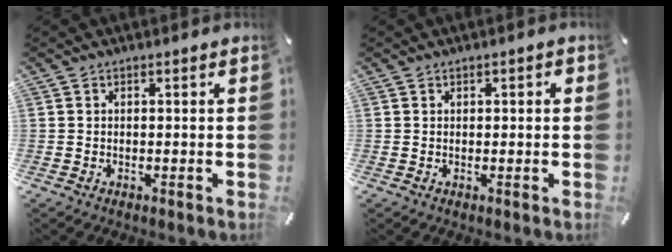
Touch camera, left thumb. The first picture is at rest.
{"total": 0.8, "force": [0.0, 0.6, 0.6], "torque": [-0.010, 0.005, -0.001]}